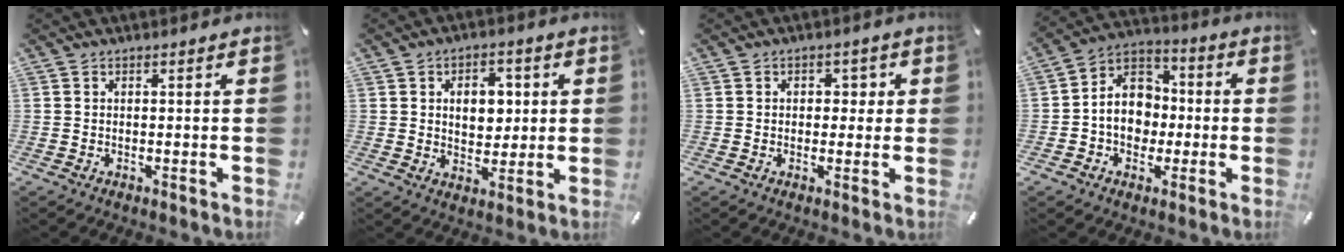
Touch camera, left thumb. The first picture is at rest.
{"total": 7.6, "force": [1.3, 5.8, 4.8], "torque": [-0.058, -0.005, 0.014]}
{"total": 2.8, "force": [0.0, 2.3, 1.6], "torque": [-0.009, -0.001, -0.011]}
{"total": 10.8, "force": [-2.1, 9.4, 5.0], "torque": [-0.099, 0.019, -0.037]}